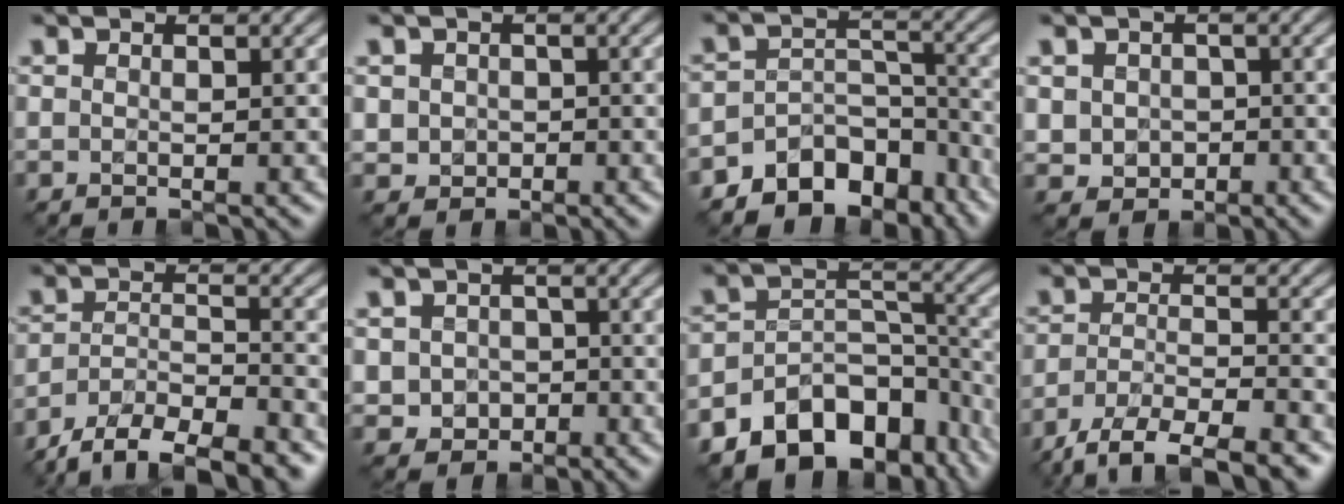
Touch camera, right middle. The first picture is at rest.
{"total": 1.9, "force": [-0.2, 1.8, 0.5], "torque": [-0.008, -0.008, -0.002]}
{"total": 8.5, "force": [-6.7, 4.5, 2.4], "torque": [-0.023, -0.003, -0.098]}
{"total": 2.8, "force": [-0.4, 2.5, 1.0], "torque": [-0.020, -0.008, -0.004]}
{"total": 7.7, "force": [-6.6, 2.0, 3.5], "torque": [-0.057, -0.004, -0.112]}
{"total": 2.9, "force": [-0.7, 2.6, 0.9], "torque": [-0.013, -0.008, -0.012]}
{"total": 11.6, "force": [-8.1, 6.6, 5.1], "torque": [-0.077, -0.007, -0.122]}
{"total": 6.8, "force": [-5.3, 1.6, 3.9], "torque": [-0.066, -0.009, -0.093]}